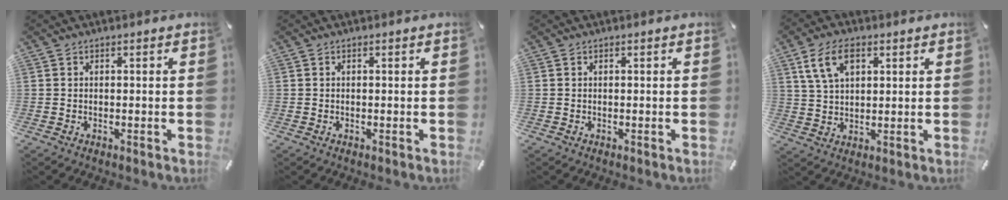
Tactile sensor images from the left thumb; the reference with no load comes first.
{"total": 0.0}
{"total": 0.0}
{"total": 8.2, "force": [3.5, 5.1, 5.4], "torque": [-0.116, 0.005, 0.066]}